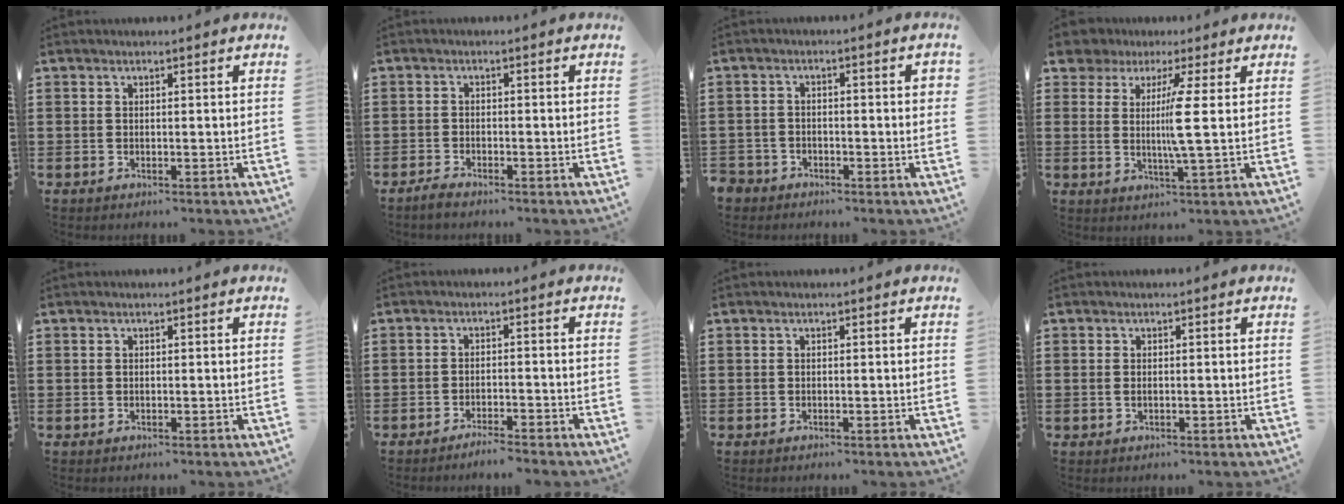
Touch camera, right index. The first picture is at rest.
{"total": 1.3, "force": [-1.3, 0.1, 0.2], "torque": [-0.009, -0.001, -0.025]}
{"total": 2.4, "force": [-2.1, 1.1, 0.4], "torque": [-0.011, 0.004, -0.045]}
{"total": 6.2, "force": [2.9, 1.0, 5.4], "torque": [-0.098, -0.014, 0.048]}
{"total": 0.0}
{"total": 2.3, "force": [-2.2, 0.0, 0.5], "torque": [-0.012, 0.001, -0.045]}
{"total": 0.0}
{"total": 0.8, "force": [0.0, 0.5, 0.7], "torque": [-0.015, 0.003, 0.000]}